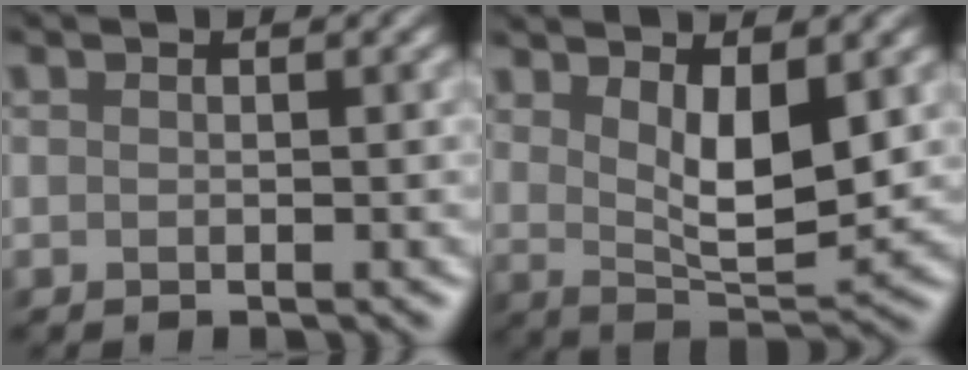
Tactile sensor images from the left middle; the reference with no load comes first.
{"total": 4.4, "force": [1.8, 1.2, 3.9], "torque": [-0.075, -0.012, 0.041]}